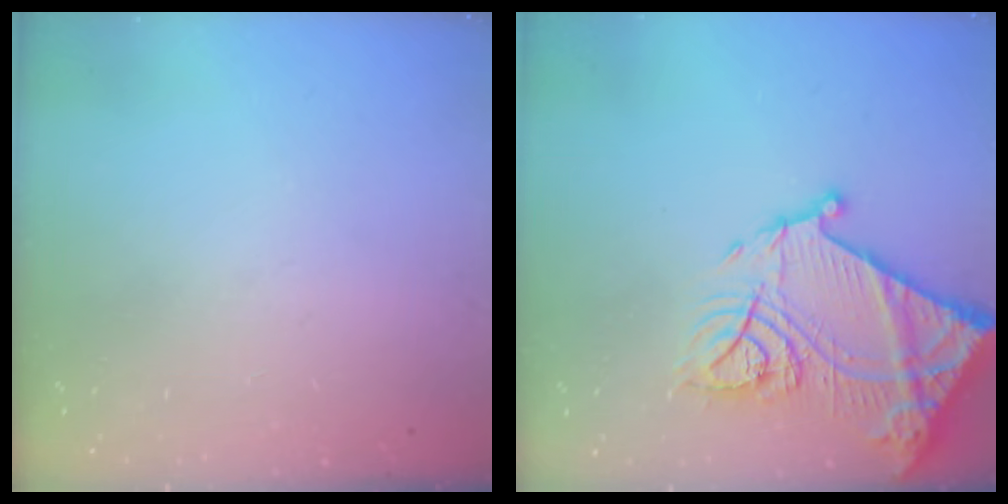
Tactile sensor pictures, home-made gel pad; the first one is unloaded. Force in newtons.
{"total": 22.6, "press": 22.5, "slide": 2.0}